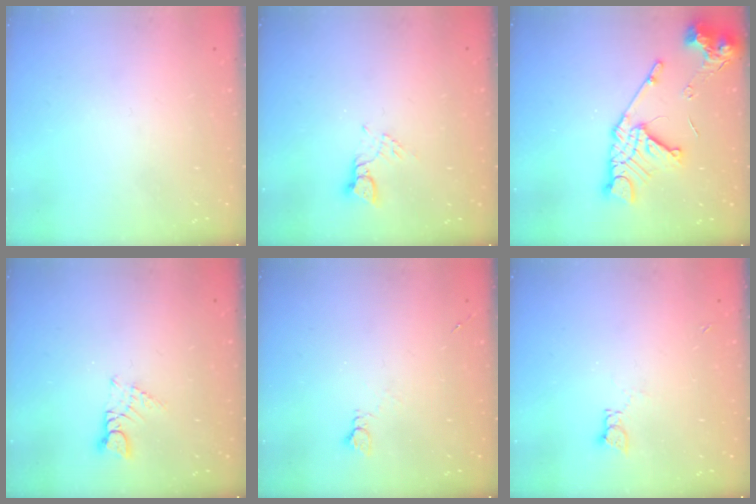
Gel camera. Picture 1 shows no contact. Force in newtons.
{"total": 2.6, "press": 2.6, "slide": 0.1}
{"total": 16.2, "press": 16.2, "slide": 1.5}
{"total": 3.1, "press": 3.1, "slide": 0.2}
{"total": 3.2, "press": 3.2, "slide": 0.4}
{"total": 2.0, "press": 2.0, "slide": 0.2}